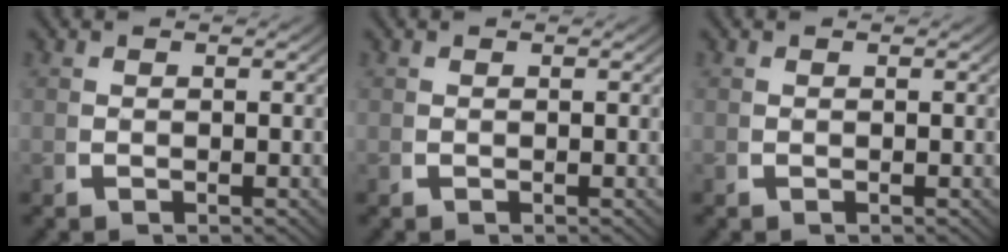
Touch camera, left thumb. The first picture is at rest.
{"total": 0.0}
{"total": 0.0}